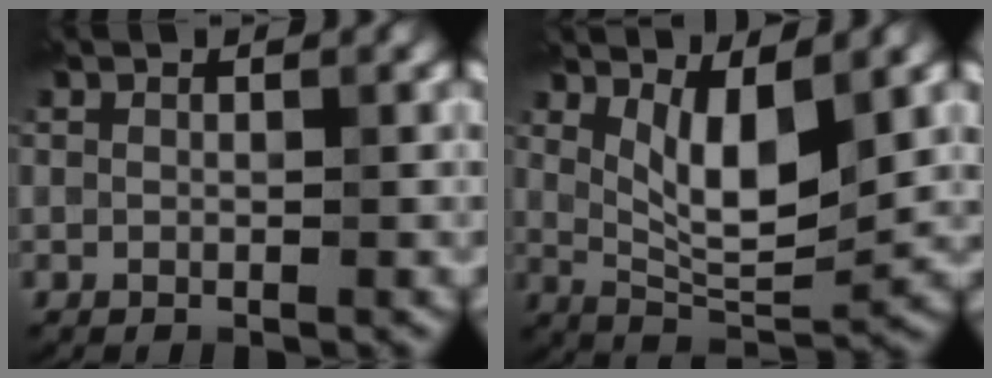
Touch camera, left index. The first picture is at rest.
{"total": 6.1, "force": [2.1, 1.9, 5.4], "torque": [-0.095, -0.014, 0.042]}